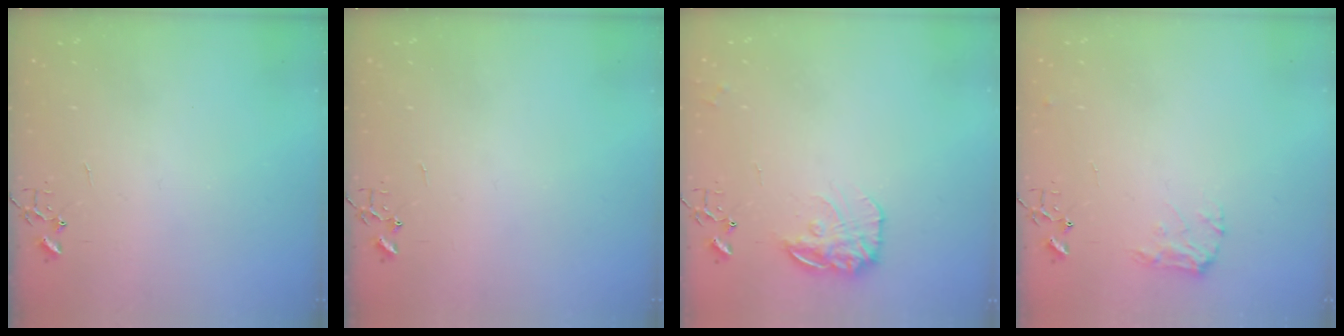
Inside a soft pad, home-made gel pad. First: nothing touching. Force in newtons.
{"total": 0.0}
{"total": 13.7, "press": 13.7, "slide": 0.9}
{"total": 7.9, "press": 7.9, "slide": 0.1}